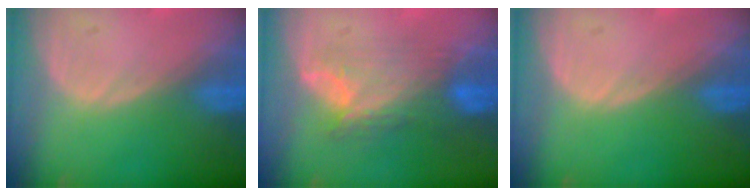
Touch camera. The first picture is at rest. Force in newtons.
{"total": 7.6, "press": 7.3, "slide": 2.3}
{"total": 0.0}